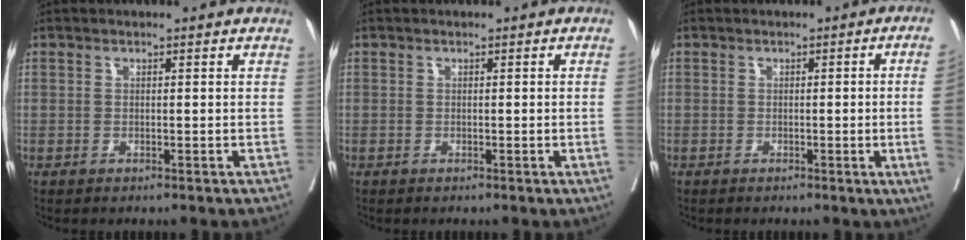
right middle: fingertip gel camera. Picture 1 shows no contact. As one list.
[{"total": 1.2, "force": [-0.1, -0.5, 1.1], "torque": [-0.014, -0.002, -0.002]}, {"total": 7.8, "force": [-1.0, -2.7, 7.3], "torque": [-0.081, -0.019, -0.010]}]